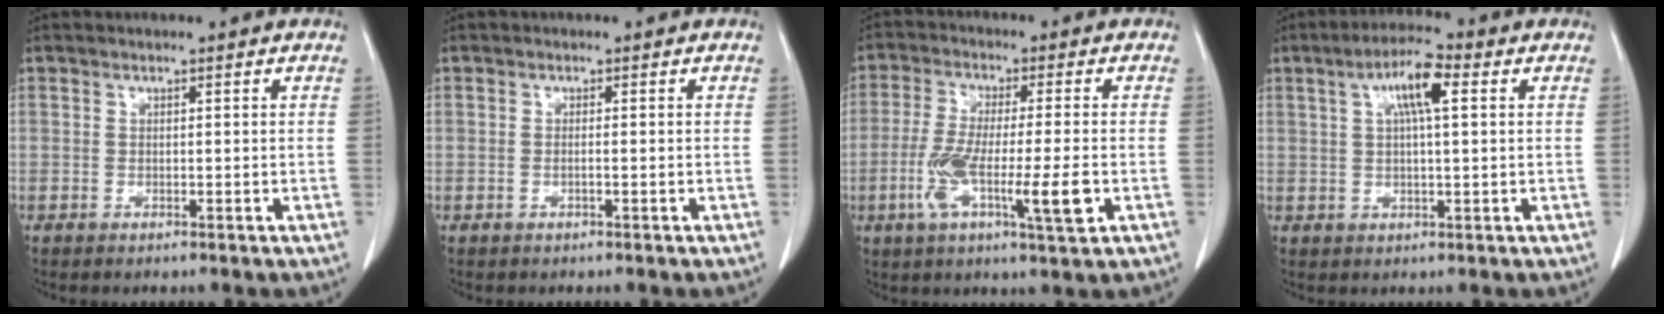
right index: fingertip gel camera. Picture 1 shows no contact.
{"total": 1.0, "force": [-0.3, 0.1, 0.9], "torque": [-0.018, 0.003, 0.000]}
{"total": 11.4, "force": [-3.3, 1.3, 10.9], "torque": [-0.197, -0.011, -0.056]}
{"total": 7.0, "force": [2.2, 1.5, 6.5], "torque": [-0.120, 0.016, 0.040]}